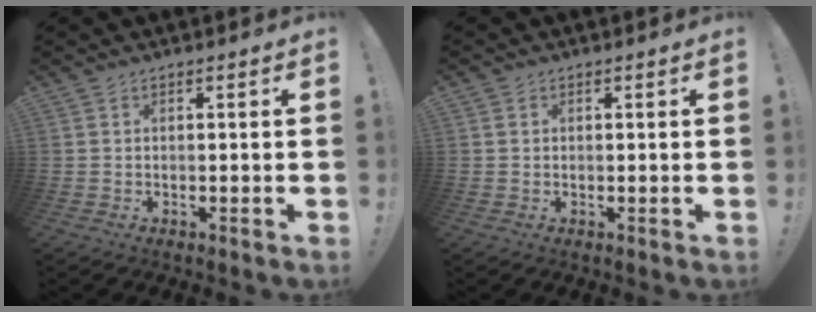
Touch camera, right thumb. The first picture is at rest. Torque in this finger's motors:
{"motor_torque": [0.01, -0.01, 0.05, 0.05, -0.04]}